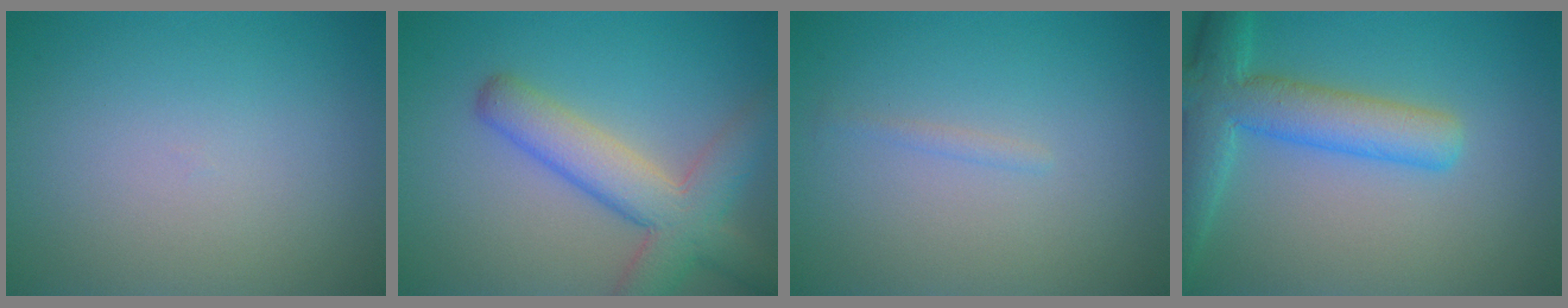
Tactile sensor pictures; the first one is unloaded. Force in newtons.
{"total": 6.3, "press": 6.3, "slide": 0.4}
{"total": 0.6, "press": 0.6, "slide": 0.0}
{"total": 6.2, "press": 6.2, "slide": 0.3}